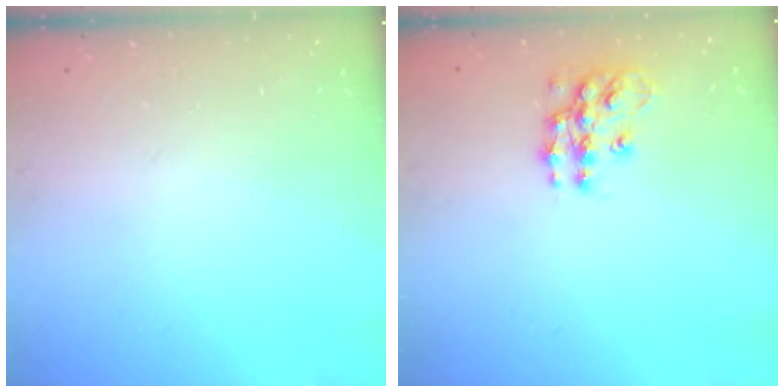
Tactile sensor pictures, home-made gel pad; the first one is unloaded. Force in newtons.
{"total": 11.8, "press": 11.7, "slide": 0.6}